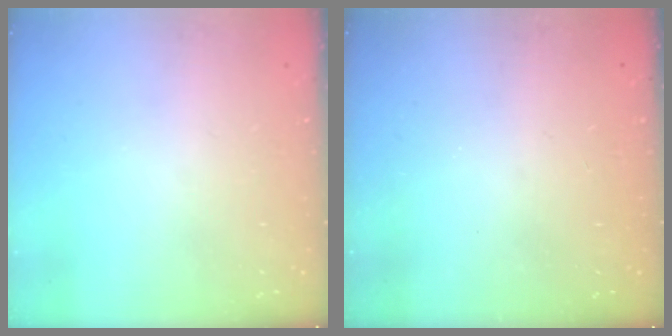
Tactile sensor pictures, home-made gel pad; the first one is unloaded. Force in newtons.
{"total": 0.0}